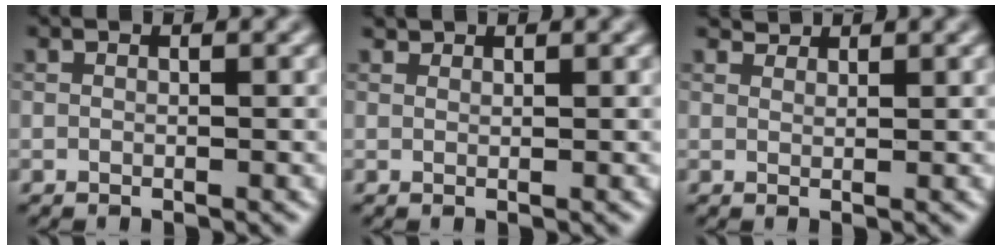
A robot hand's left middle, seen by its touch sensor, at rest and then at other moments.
{"total": 0.9, "force": [0.9, 0.2, 0.1], "torque": [-0.007, -0.002, 0.011]}
{"total": 1.5, "force": [1.4, 0.4, 0.1], "torque": [-0.010, -0.001, 0.021]}